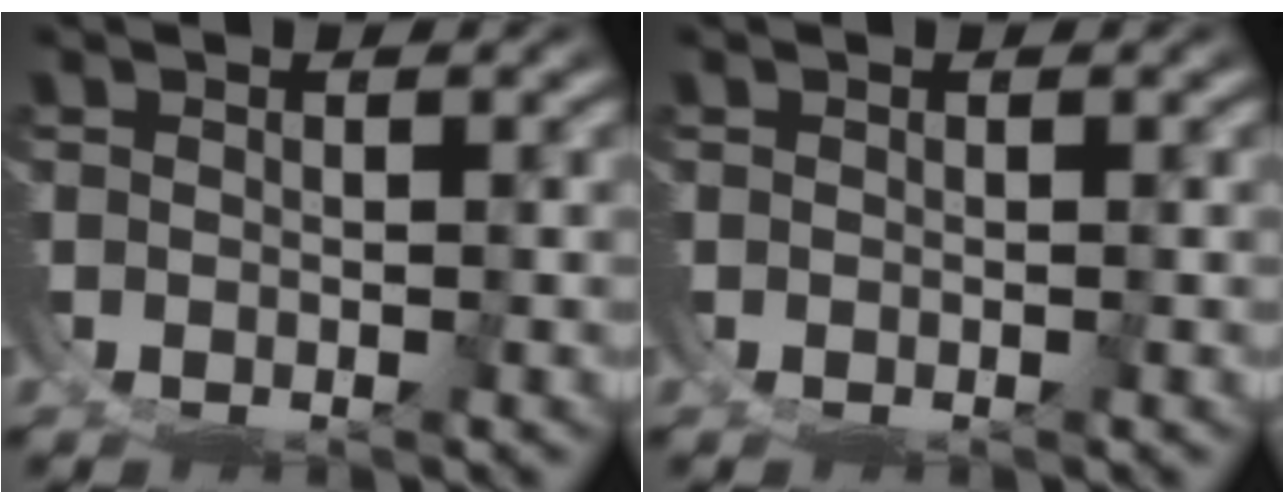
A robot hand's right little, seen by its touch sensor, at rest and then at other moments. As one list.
[{"total": 0.0}]